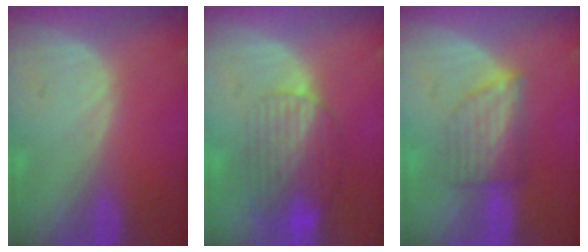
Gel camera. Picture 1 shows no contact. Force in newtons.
{"total": 8.2, "press": 7.3, "slide": 3.9}
{"total": 6.1, "press": 5.5, "slide": 2.6}